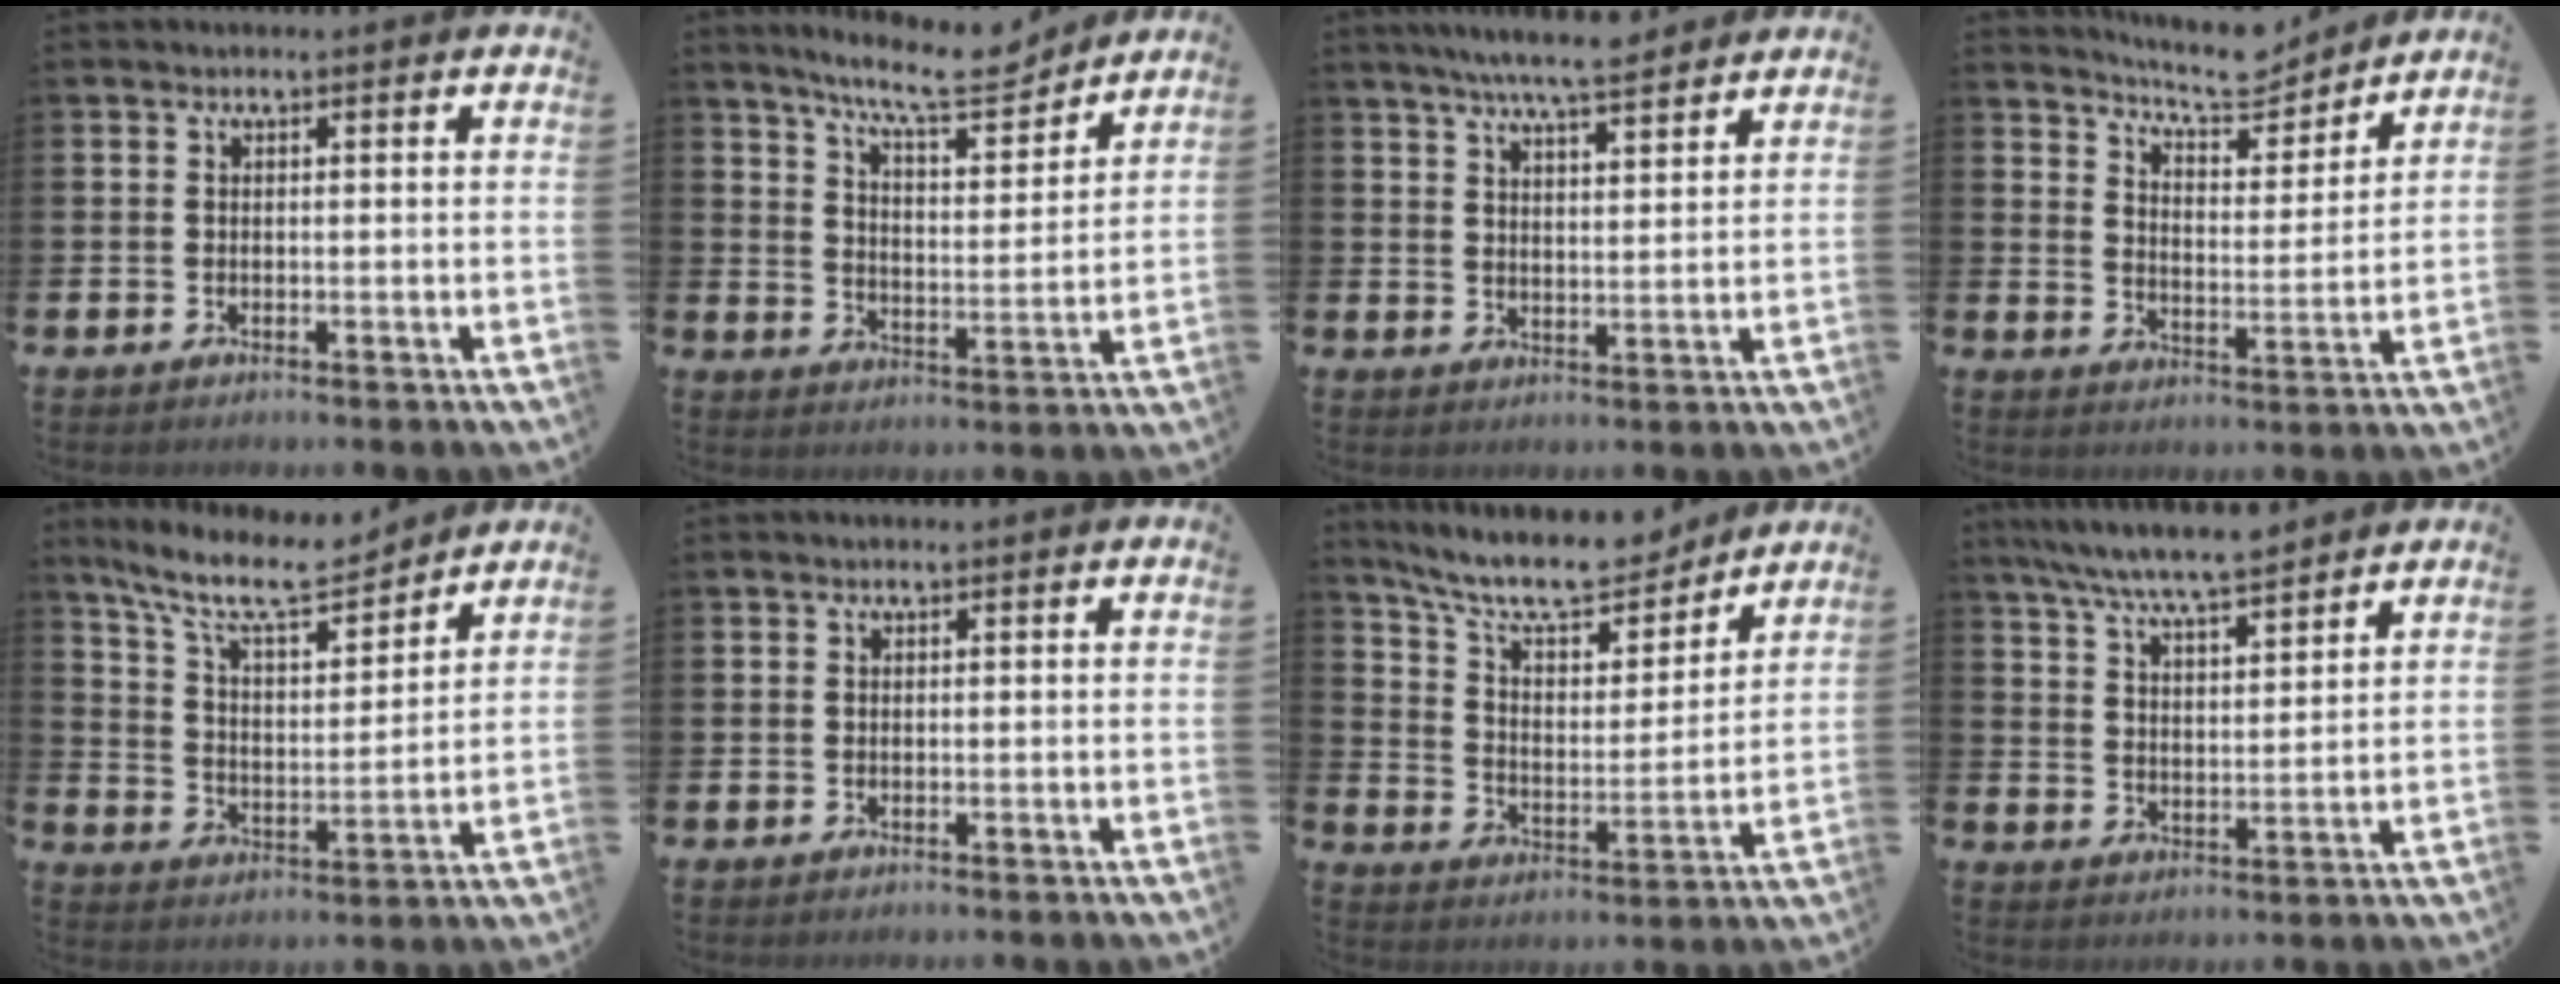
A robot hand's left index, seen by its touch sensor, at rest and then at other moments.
{"total": 10.0, "force": [9.0, 1.4, 4.0], "torque": [-0.094, -0.047, 0.159]}
{"total": 6.5, "force": [6.1, 0.2, 2.1], "torque": [-0.048, -0.026, 0.108]}
{"total": 7.4, "force": [7.1, 1.3, 1.6], "torque": [-0.047, -0.047, 0.127]}
{"total": 10.2, "force": [9.0, 2.3, 4.1], "torque": [-0.111, -0.049, 0.160]}
{"total": 0.0}
{"total": 11.2, "force": [10.0, 2.7, 4.1], "torque": [-0.110, -0.064, 0.175]}
{"total": 7.5, "force": [7.1, 0.3, 2.2], "torque": [-0.073, -0.033, 0.130]}